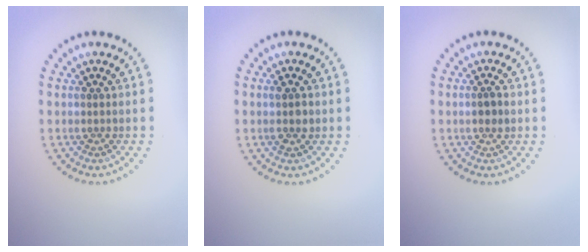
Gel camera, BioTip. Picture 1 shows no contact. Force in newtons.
{"total": 1.5, "press": 1.5, "slide": 0.3}
{"total": 1.4, "press": 1.4, "slide": 0.3}